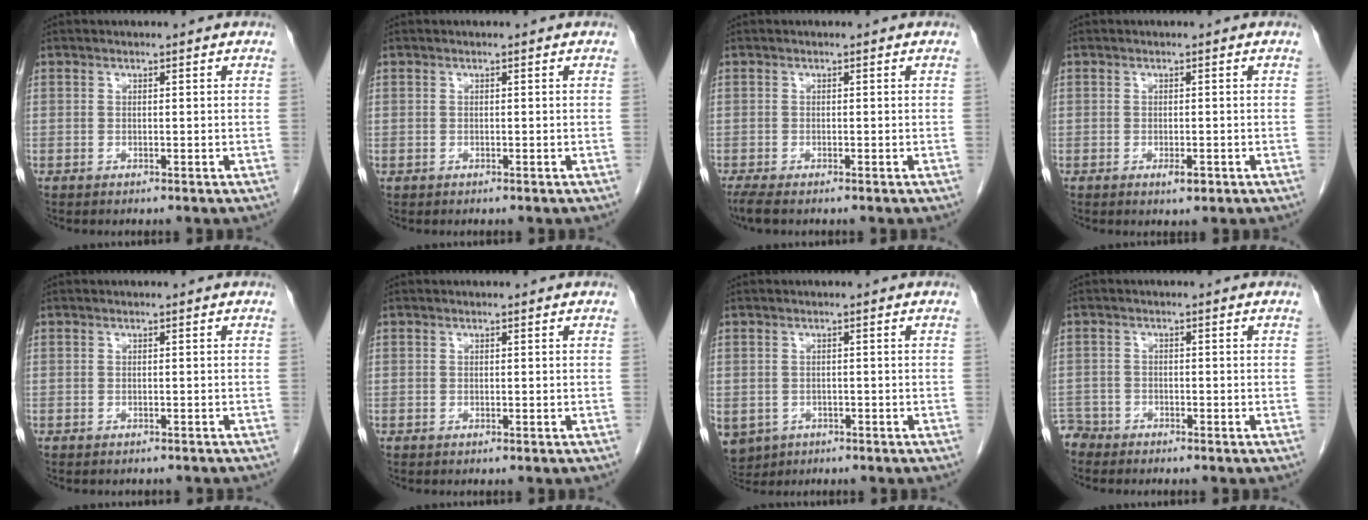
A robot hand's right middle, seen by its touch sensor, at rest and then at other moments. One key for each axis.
{"total": 0.0}
{"total": 2.2, "fx": -1.7, "fy": 0.3, "fz": 1.4, "tx": -0.028, "ty": -0.010, "tz": -0.030}
{"total": 1.5, "fx": -0.7, "fy": 0.6, "fz": 1.2, "tx": -0.017, "ty": -0.001, "tz": -0.008}
{"total": 3.1, "fx": -2.8, "fy": 1.0, "fz": 0.9, "tx": -0.014, "ty": -0.003, "tz": -0.031}
{"total": 0.0}
{"total": 8.0, "fx": -3.7, "fy": 6.5, "fz": 2.7, "tx": -0.079, "ty": -0.005, "tz": -0.050}
{"total": 2.8, "fx": -2.5, "fy": 0.9, "fz": -0.7, "tx": 0.011, "ty": -0.001, "tz": -0.052}